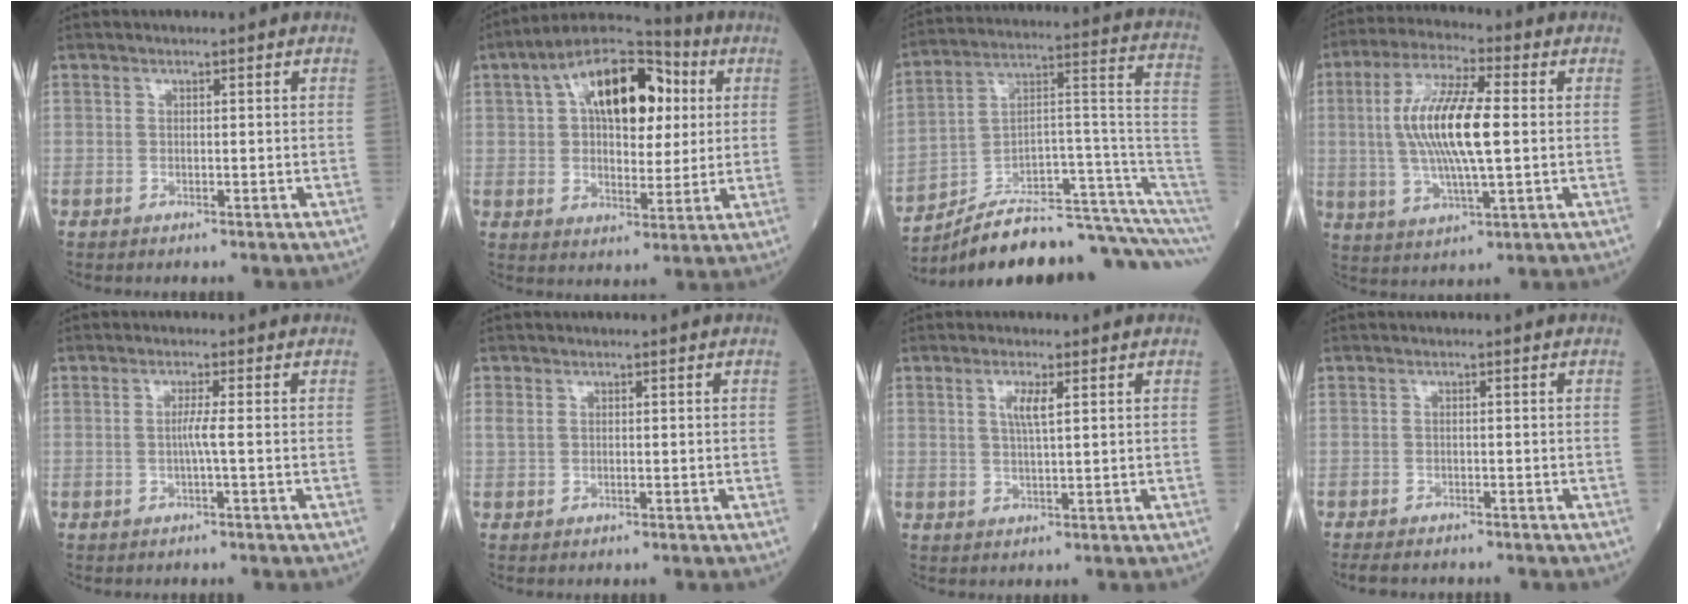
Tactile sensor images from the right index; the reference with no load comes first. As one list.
[{"total": 15.9, "force": [4.7, 7.6, 13.2], "torque": [-0.213, 0.040, 0.071]}, {"total": 19.8, "force": [-16.0, 1.3, 11.5], "torque": [-0.115, 0.069, -0.245]}, {"total": 13.2, "force": [0.7, 2.5, 13.0], "torque": [-0.261, 0.005, 0.012]}, {"total": 2.0, "force": [-0.3, -0.5, 1.9], "torque": [-0.038, -0.001, -0.008]}, {"total": 1.2, "force": [0.2, 0.8, 0.9], "torque": [-0.029, 0.007, 0.008]}, {"total": 3.2, "force": [1.1, 0.4, 3.0], "torque": [-0.062, 0.000, 0.020]}, {"total": 5.2, "force": [-4.5, 1.5, 2.1], "torque": [-0.031, -0.008, -0.061]}]